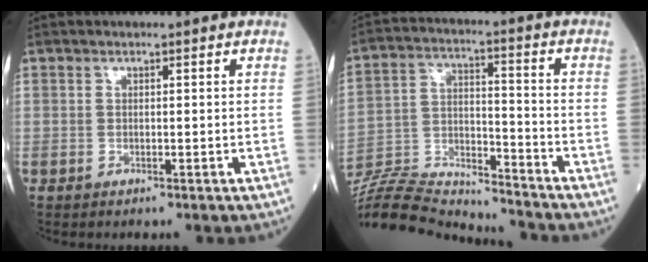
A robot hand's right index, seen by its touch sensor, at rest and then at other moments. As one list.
[{"total": 18.2, "force": [-17.7, 1.7, 3.8], "torque": [-0.089, 0.017, -0.296]}]